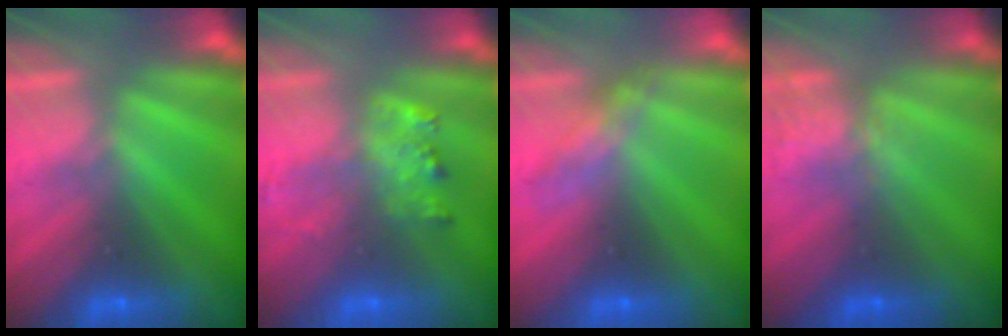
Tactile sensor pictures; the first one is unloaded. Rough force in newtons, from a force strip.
{"total": 2.1}
{"total": 2.7}
{"total": 4.2}